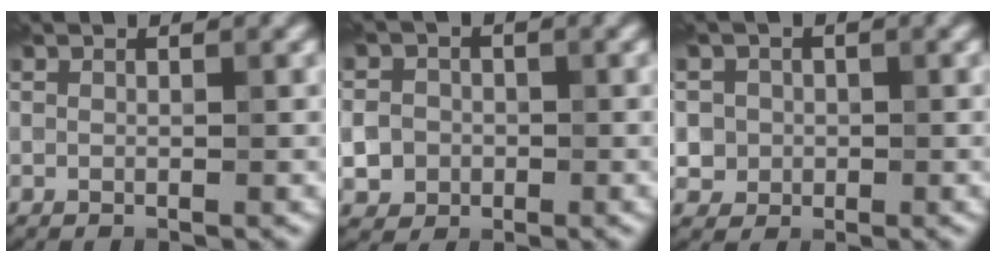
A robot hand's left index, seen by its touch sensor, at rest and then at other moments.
{"total": 5.8, "force": [-1.3, 5.3, 1.7], "torque": [-0.024, 0.000, -0.047]}
{"total": 3.1, "force": [0.2, 3.0, 0.7], "torque": [0.007, 0.012, 0.002]}